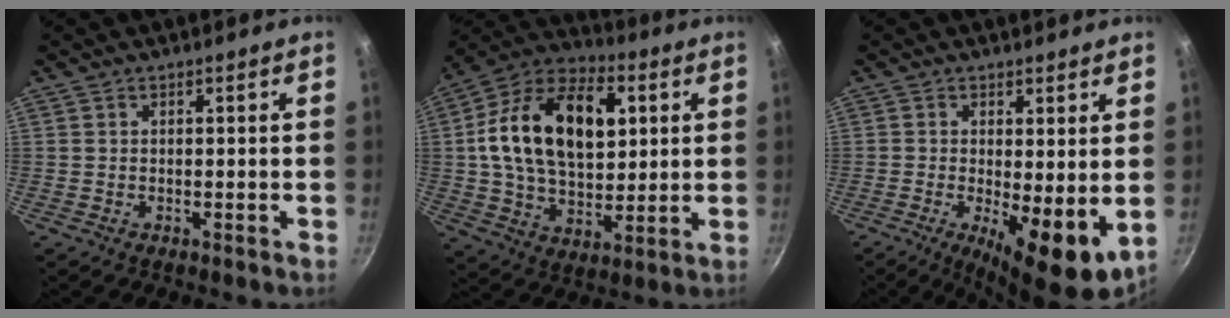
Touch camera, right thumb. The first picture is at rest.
{"total": 23.0, "force": [4.8, 14.4, 17.3], "torque": [-0.274, 0.011, 0.070]}
{"total": 10.3, "force": [-1.0, 3.4, 9.7], "torque": [-0.135, -0.018, -0.007]}